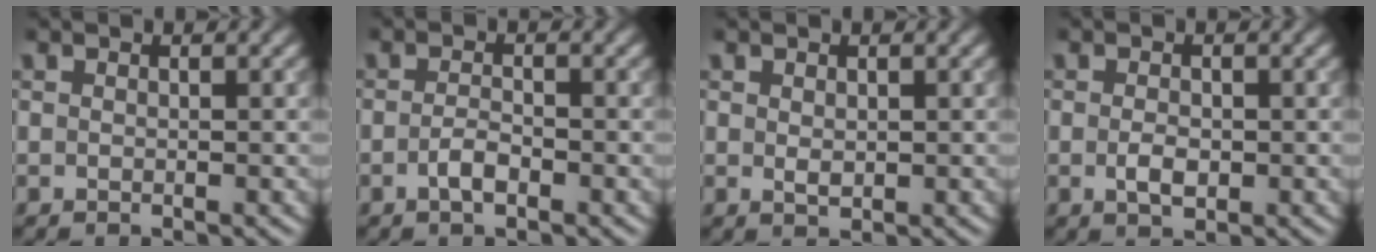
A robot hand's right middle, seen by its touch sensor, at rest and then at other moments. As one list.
[{"total": 1.7, "force": [-0.8, 0.6, 1.3], "torque": [-0.029, -0.001, -0.018]}, {"total": 1.0, "force": [0.2, 0.7, 0.8], "torque": [-0.015, -0.003, 0.008]}, {"total": 1.8, "force": [-0.3, 1.1, 1.4], "torque": [-0.029, -0.003, -0.005]}]